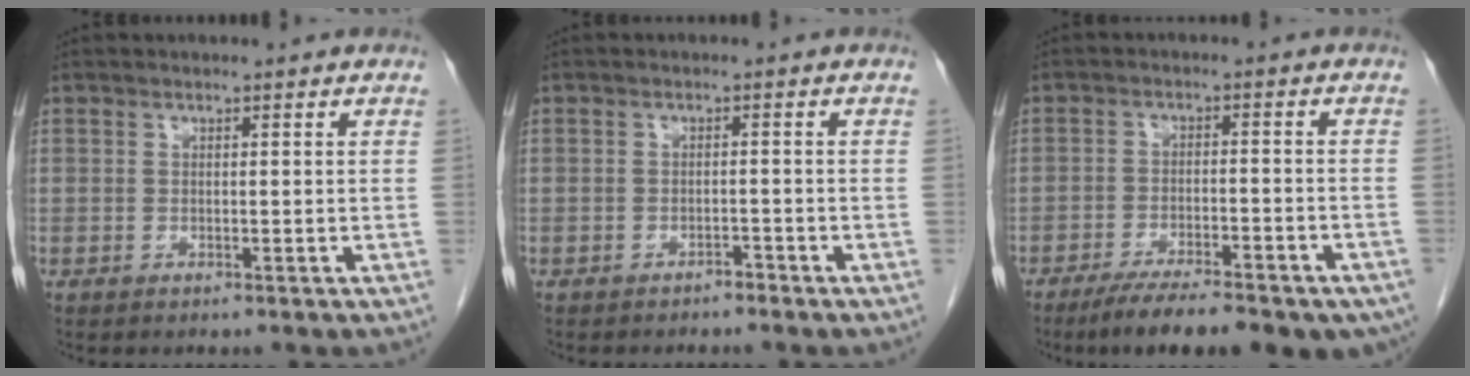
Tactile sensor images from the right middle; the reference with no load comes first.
{"total": 1.3, "force": [-1.2, 0.3, 0.3], "torque": [-0.009, 0.000, -0.016]}
{"total": 16.4, "force": [-12.1, 4.1, 10.2], "torque": [-0.119, -0.008, -0.169]}